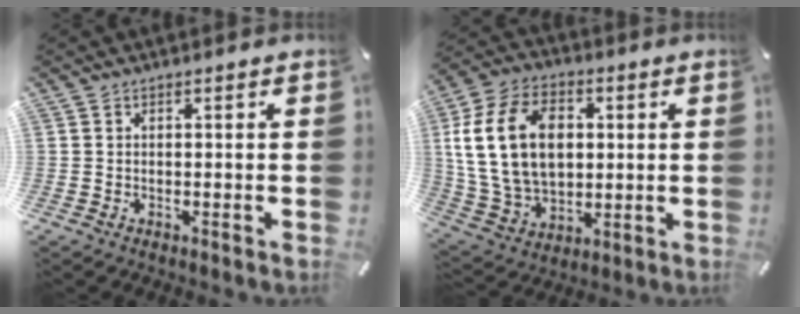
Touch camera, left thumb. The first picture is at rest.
{"total": 18.3, "force": [2.8, 13.3, 12.3], "torque": [-0.270, 0.009, 0.049]}